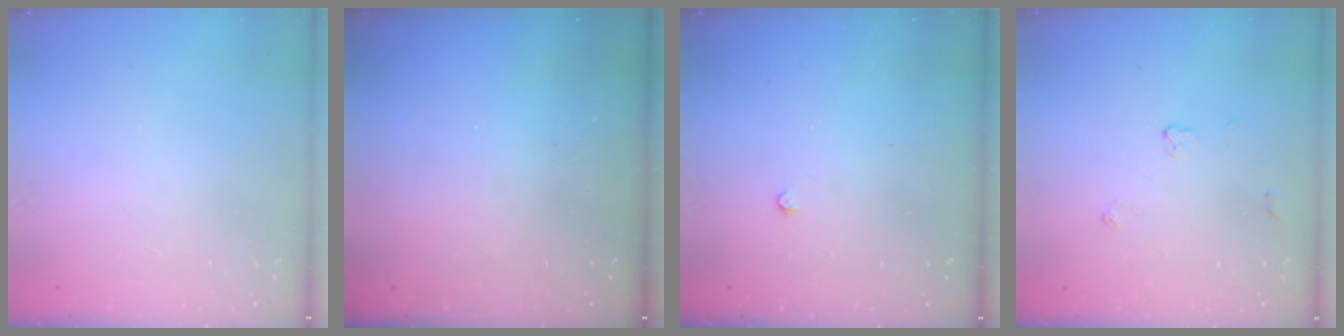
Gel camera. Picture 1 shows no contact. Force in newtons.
{"total": 0.0}
{"total": 2.3, "press": 2.3, "slide": 0.4}
{"total": 4.2, "press": 4.2, "slide": 0.7}